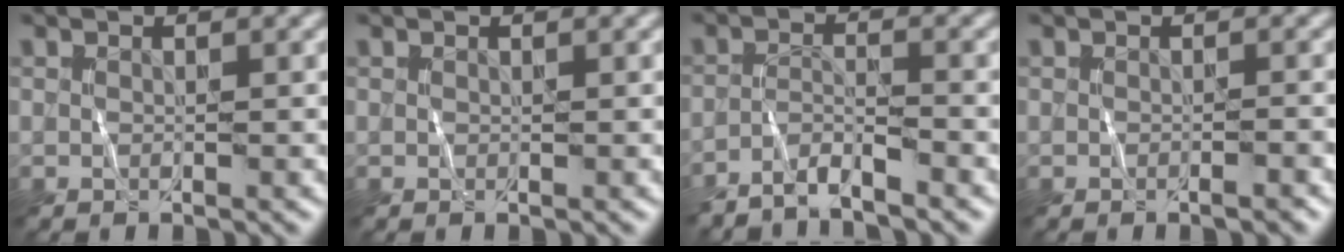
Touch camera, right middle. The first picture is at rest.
{"total": 0.0}
{"total": 2.6, "force": [-2.5, 0.0, 0.9], "torque": [-0.017, 0.007, -0.055]}
{"total": 1.3, "force": [-0.5, 0.3, 1.1], "torque": [-0.006, 0.004, -0.011]}